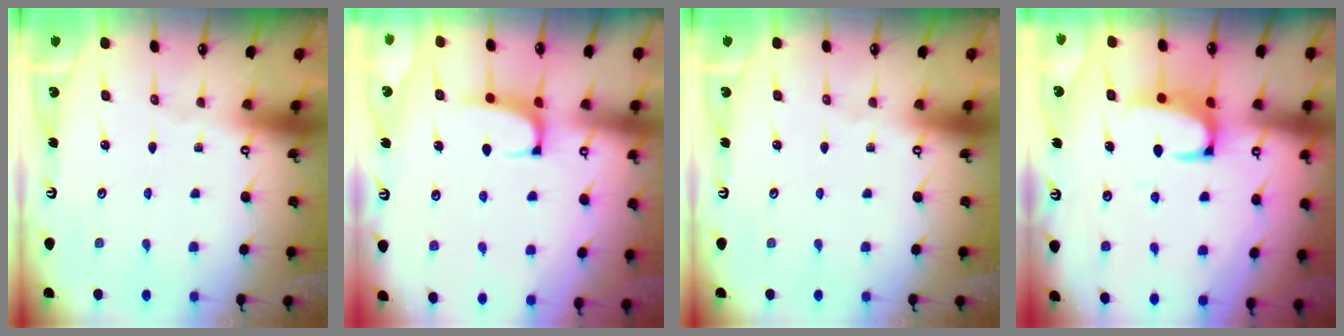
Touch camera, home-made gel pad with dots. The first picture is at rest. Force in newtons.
{"total": 1.0, "press": 0.4, "slide": 0.9}
{"total": 0.0}
{"total": 2.2, "press": 2.0, "slide": 1.0}